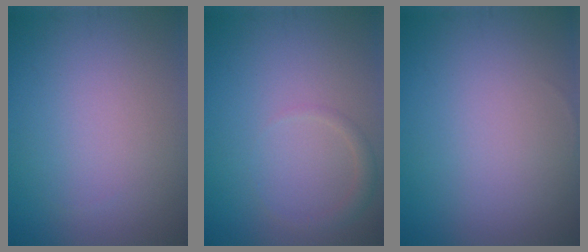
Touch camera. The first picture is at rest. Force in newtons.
{"total": 1.3, "press": 1.3, "slide": 0.1}
{"total": 0.0}